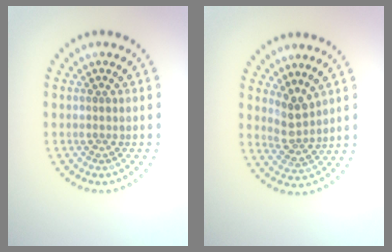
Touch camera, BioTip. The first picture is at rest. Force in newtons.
{"total": 2.4, "press": 1.9, "slide": 1.5}